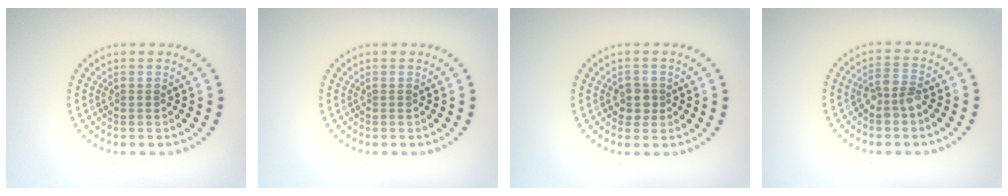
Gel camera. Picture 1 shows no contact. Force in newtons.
{"total": 0.0}
{"total": 1.8, "press": 1.6, "slide": 0.8}
{"total": 2.4, "press": 2.3, "slide": 0.7}